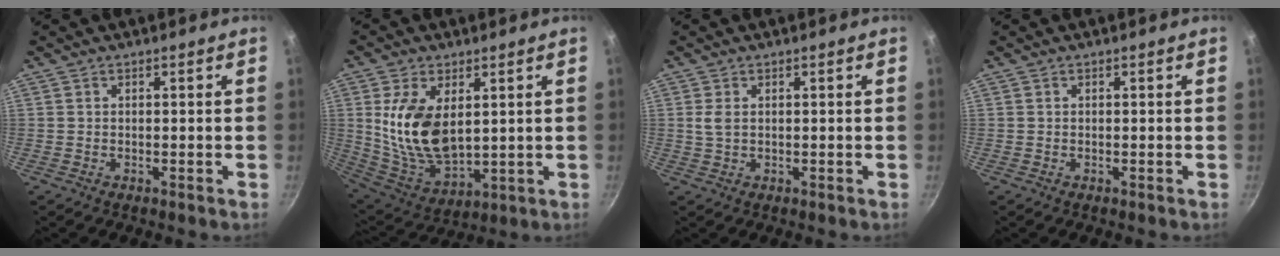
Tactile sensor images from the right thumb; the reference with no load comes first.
{"total": 14.9, "force": [3.0, 8.5, 11.9], "torque": [-0.215, -0.031, 0.073]}
{"total": 2.1, "force": [0.5, 1.2, 1.7], "torque": [-0.033, -0.001, 0.010]}
{"total": 0.0}